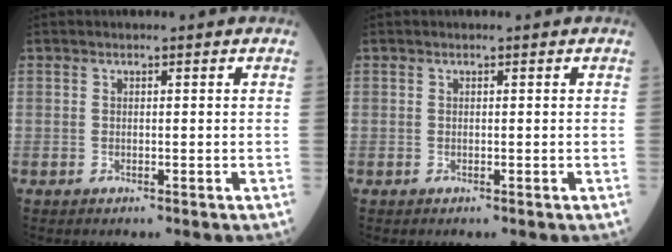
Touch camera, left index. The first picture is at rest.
{"total": 0.0}